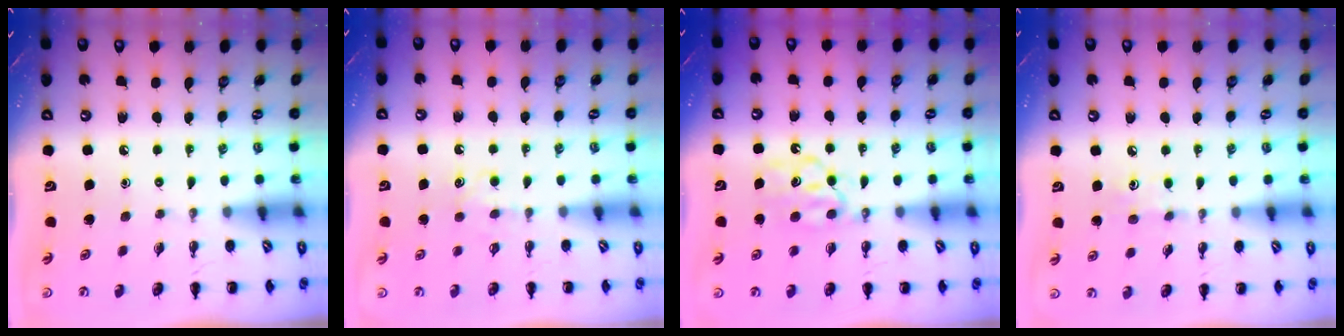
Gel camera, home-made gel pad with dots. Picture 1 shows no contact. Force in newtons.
{"total": 4.6, "press": 4.5, "slide": 1.2}
{"total": 7.0, "press": 7.0, "slide": 0.6}
{"total": 4.7, "press": 4.4, "slide": 1.4}